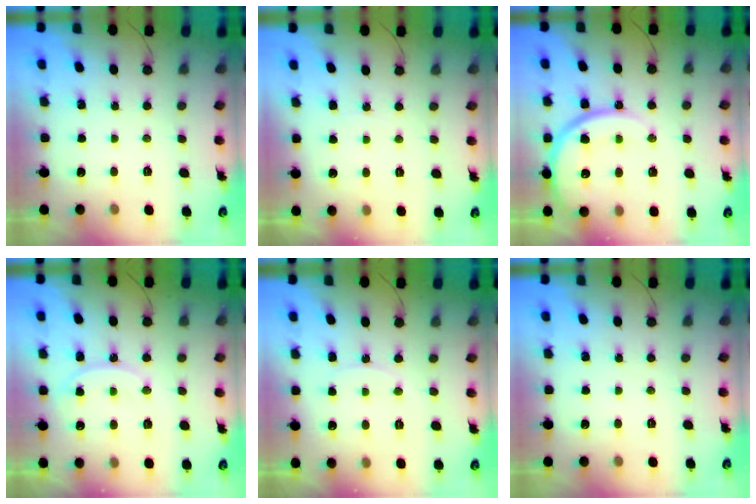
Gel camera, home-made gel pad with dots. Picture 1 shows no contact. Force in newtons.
{"total": 3.7, "press": 3.7, "slide": 0.3}
{"total": 15.4, "press": 15.3, "slide": 1.6}
{"total": 11.0, "press": 11.0, "slide": 0.7}
{"total": 8.7, "press": 8.7, "slide": 0.5}
{"total": 0.0}